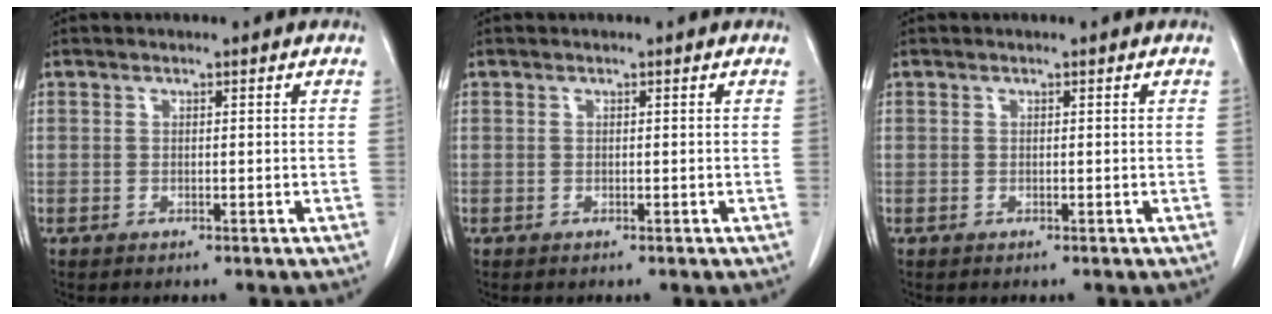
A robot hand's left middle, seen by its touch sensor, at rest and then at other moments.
{"total": 0.0}
{"total": 0.0}